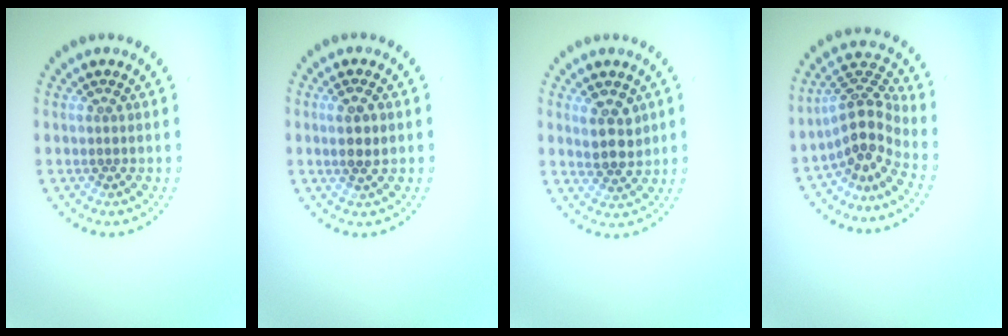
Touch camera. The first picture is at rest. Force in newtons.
{"total": 2.0, "press": 1.9, "slide": 0.6}
{"total": 2.8, "press": 2.7, "slide": 0.8}
{"total": 3.9, "press": 2.7, "slide": 2.9}